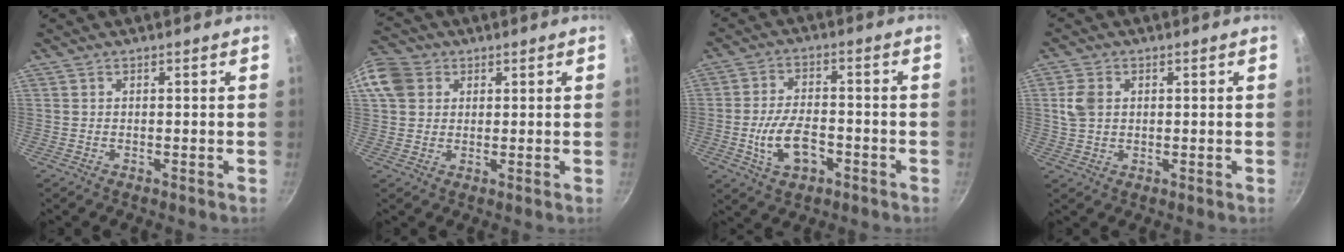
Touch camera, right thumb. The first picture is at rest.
{"total": 9.9, "force": [2.8, 8.3, 4.6], "torque": [-0.088, 0.014, 0.041]}
{"total": 9.5, "force": [-3.2, 5.2, 7.2], "torque": [-0.122, 0.021, -0.055]}
{"total": 4.6, "force": [0.8, 3.5, 2.9], "torque": [-0.050, 0.003, 0.015]}